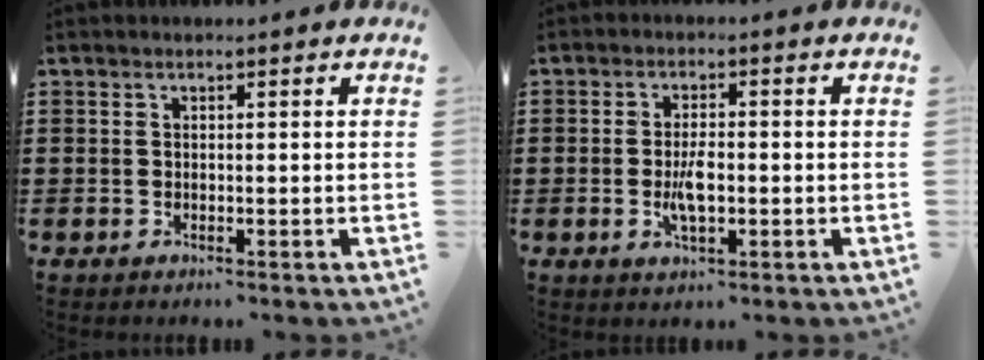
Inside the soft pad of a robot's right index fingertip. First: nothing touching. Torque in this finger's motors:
{"motor_torque": [1.65, 0.48, 0.57, 0.12]}